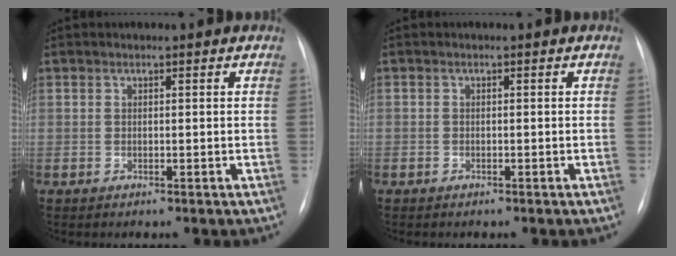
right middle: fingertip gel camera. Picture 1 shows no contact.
{"total": 0.6, "force": [-0.4, 0.5, 0.0], "torque": [-0.005, 0.003, -0.007]}